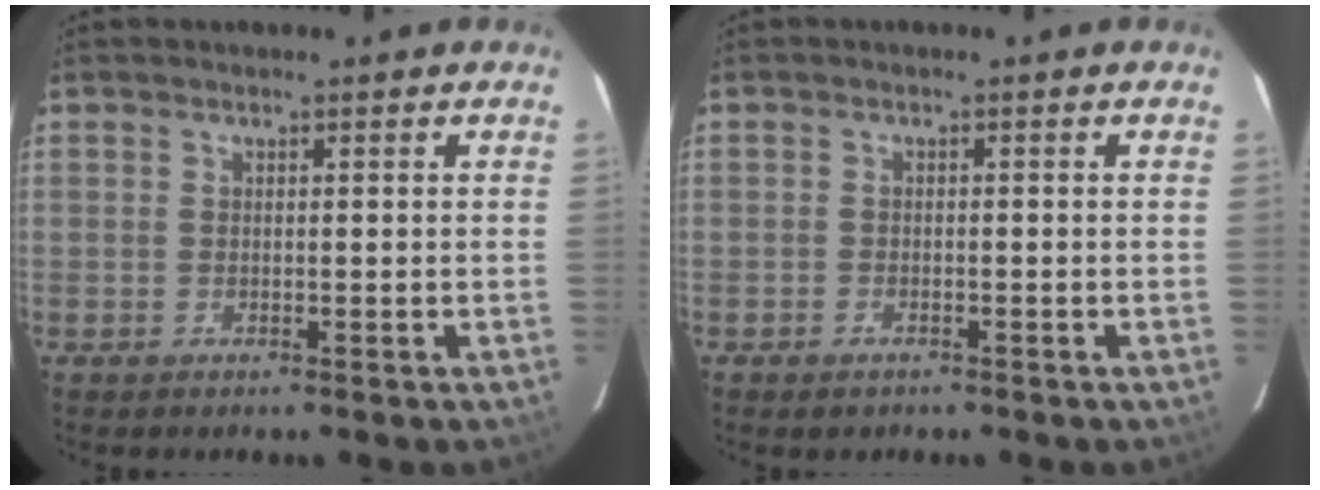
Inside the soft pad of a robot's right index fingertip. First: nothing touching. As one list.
[{"total": 1.5, "force": [-1.0, 1.0, 0.4], "torque": [-0.009, 0.001, -0.015]}]